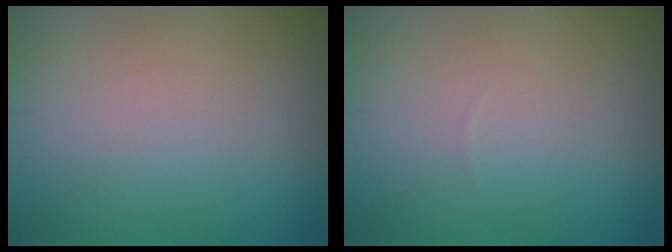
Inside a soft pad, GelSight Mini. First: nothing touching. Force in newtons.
{"total": 0.0}